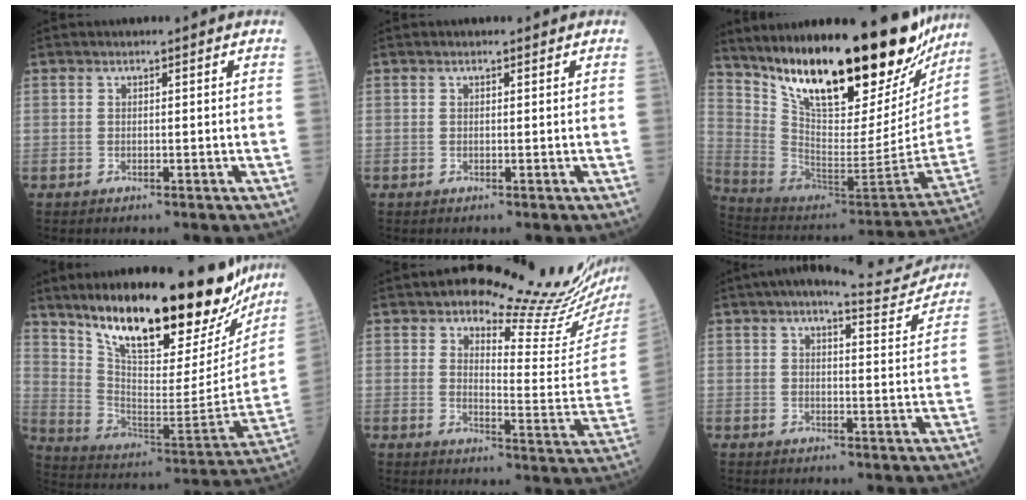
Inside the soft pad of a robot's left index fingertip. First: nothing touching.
{"total": 0.5, "force": [0.4, 0.3, 0.0], "torque": [0.001, 0.005, 0.005]}
{"total": 32.6, "force": [25.0, 7.9, 19.3], "torque": [-0.315, -0.061, 0.376]}
{"total": 28.4, "force": [22.3, 7.3, 16.1], "torque": [-0.254, -0.038, 0.330]}
{"total": 18.4, "force": [16.9, 1.6, 7.1], "torque": [-0.094, -0.083, 0.199]}
{"total": 10.2, "force": [9.4, 1.1, 3.8], "torque": [-0.055, 0.001, 0.117]}